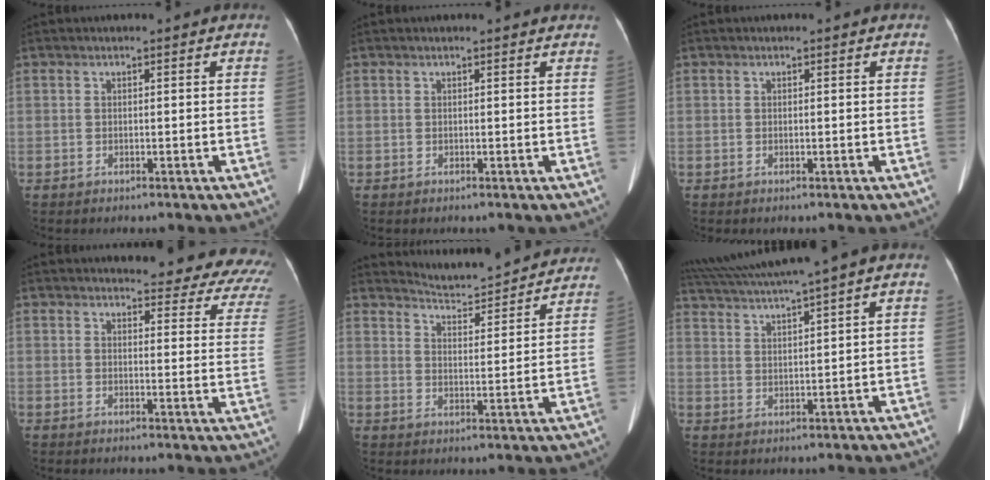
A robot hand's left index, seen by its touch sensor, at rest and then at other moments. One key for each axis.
{"total": 1.1, "fx": 1.1, "fy": 0.1, "fz": 0.1, "tx": -0.014, "ty": 0.003, "tz": 0.008}
{"total": 0.0}
{"total": 18.6, "fx": 17.9, "fy": 3.7, "fz": 3.5, "tx": -0.006, "ty": -0.095, "tz": 0.164}
{"total": 12.9, "fx": 12.6, "fy": 1.4, "fz": 2.3, "tx": -0.033, "ty": -0.005, "tz": 0.161}
{"total": 9.7, "fx": 7.7, "fy": -1.5, "fz": 5.7, "tx": -0.102, "ty": 0.028, "tz": 0.128}